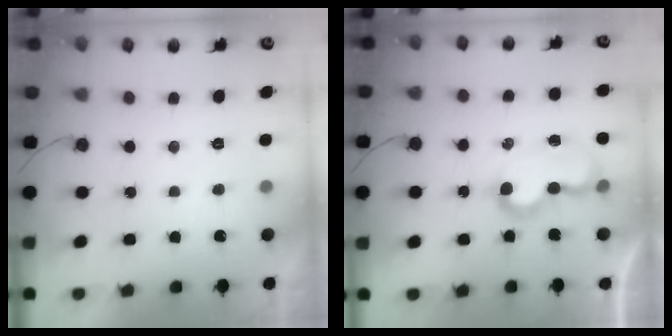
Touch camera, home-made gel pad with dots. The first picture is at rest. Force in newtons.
{"total": 7.4, "press": 7.3, "slide": 0.7}